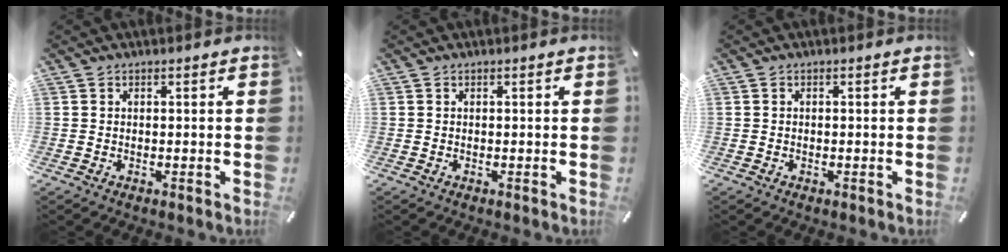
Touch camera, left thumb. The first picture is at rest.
{"total": 0.0}
{"total": 0.0}